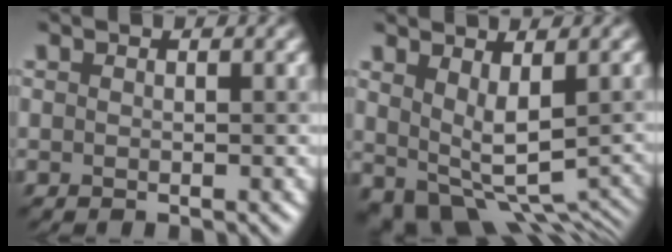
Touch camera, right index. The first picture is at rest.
{"total": 5.7, "force": [0.2, 2.9, 4.9], "torque": [-0.088, -0.030, 0.016]}